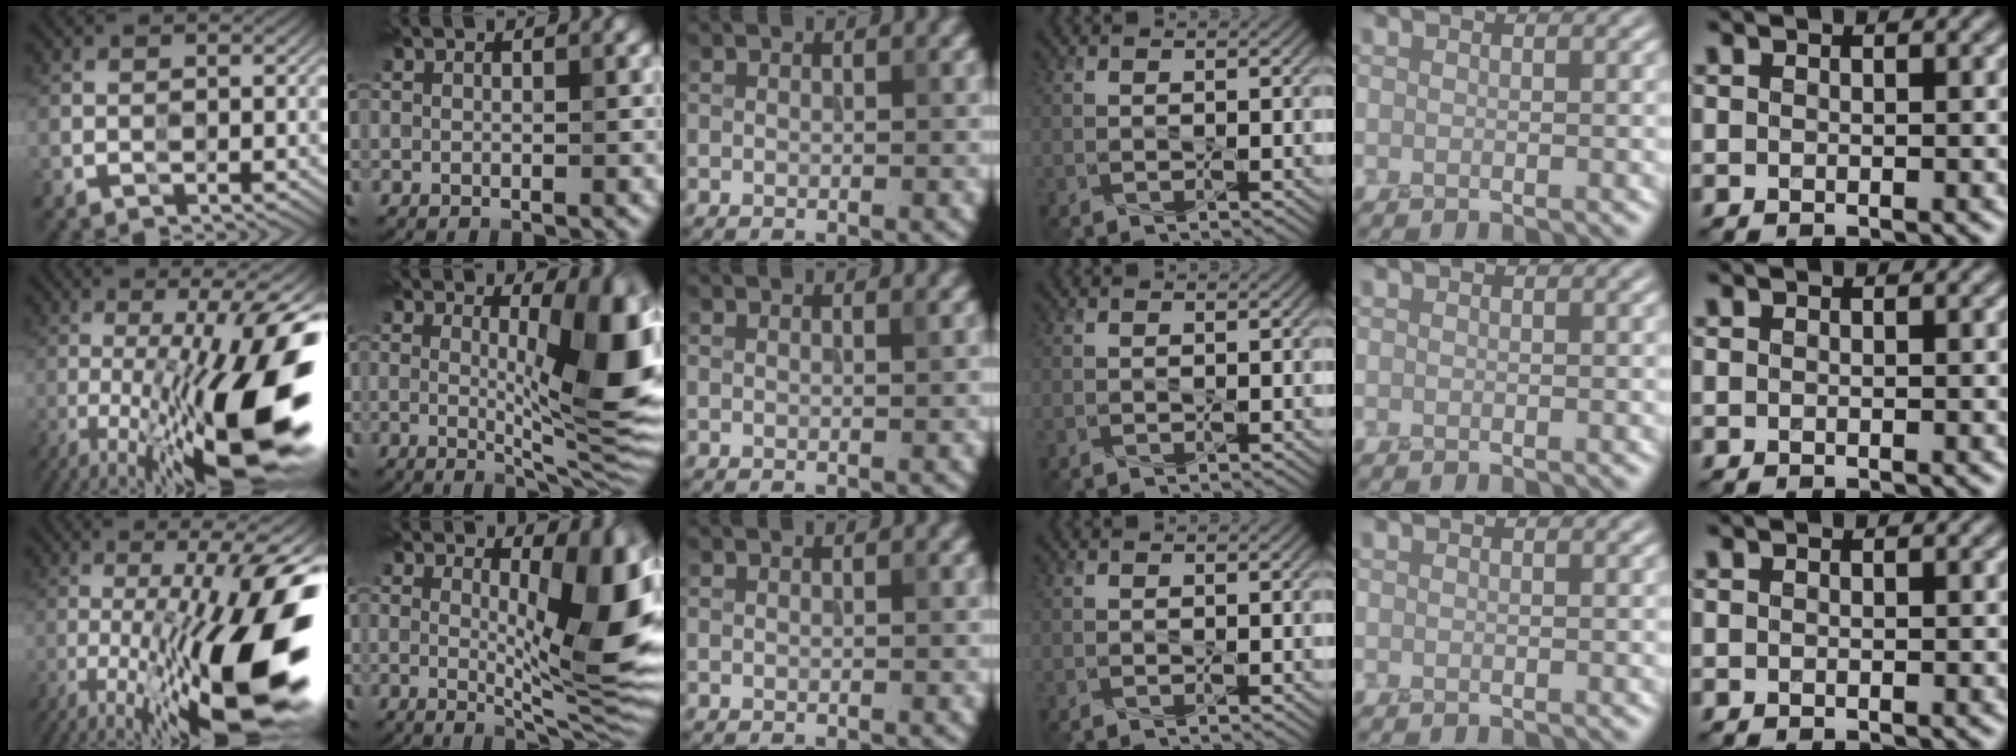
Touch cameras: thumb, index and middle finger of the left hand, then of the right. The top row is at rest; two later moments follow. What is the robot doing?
{"motion": "press", "object": "grip strengthener"}